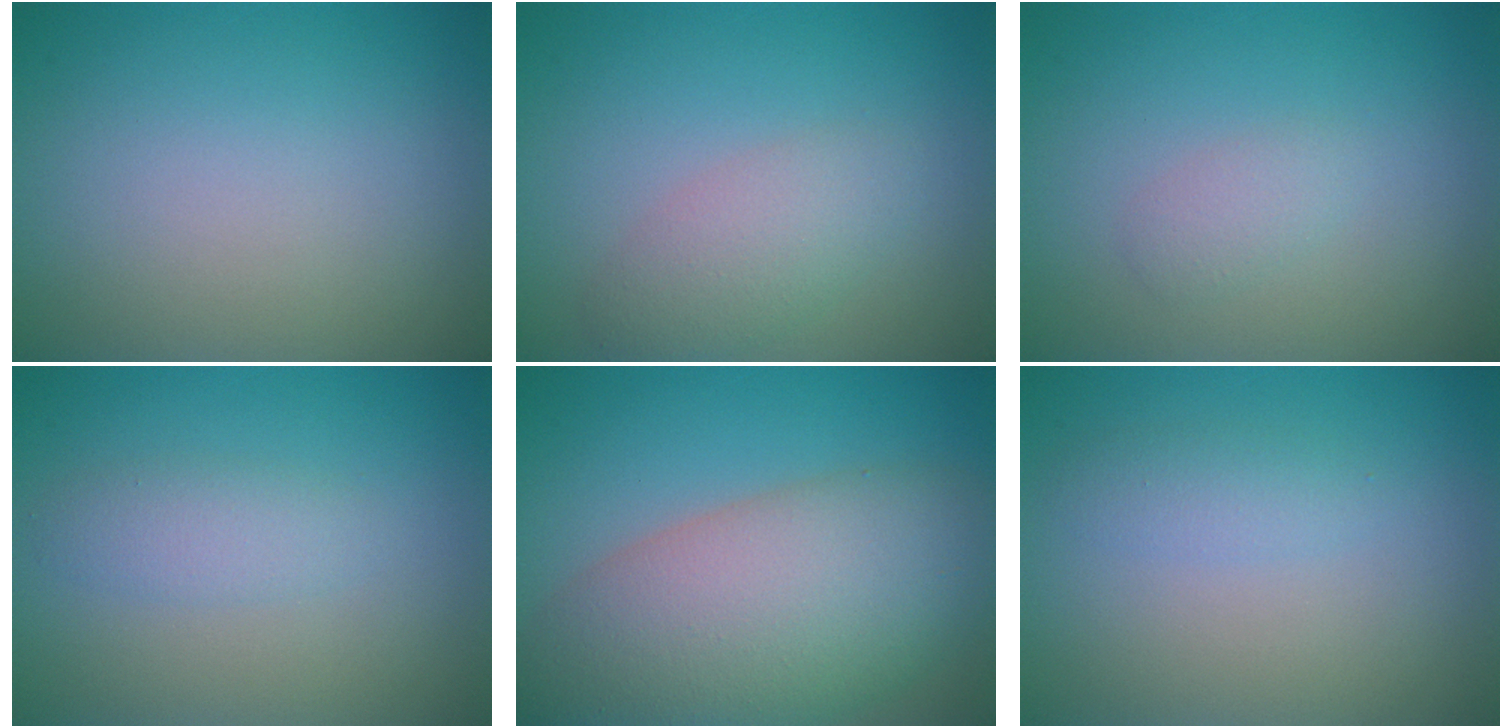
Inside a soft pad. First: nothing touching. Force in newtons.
{"total": 3.0, "press": 3.0, "slide": 0.1}
{"total": 1.2, "press": 1.2, "slide": 0.0}
{"total": 1.8, "press": 1.8, "slide": 0.1}
{"total": 11.2, "press": 11.2, "slide": 0.7}
{"total": 1.4, "press": 1.4, "slide": 0.1}